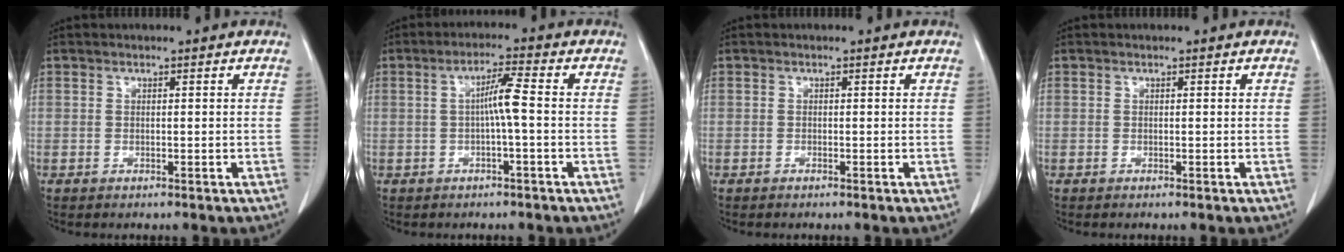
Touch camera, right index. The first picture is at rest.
{"total": 4.2, "force": [-0.2, -0.2, 4.2], "torque": [-0.075, 0.009, -0.003]}
{"total": 0.0}
{"total": 0.0}